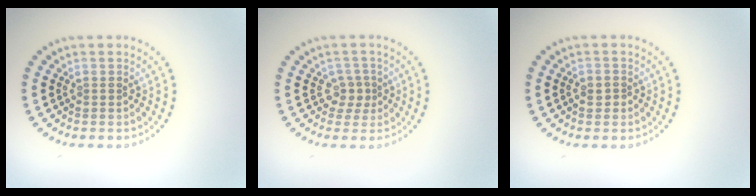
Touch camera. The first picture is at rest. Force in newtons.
{"total": 1.8, "press": 1.3, "slide": 1.1}
{"total": 1.3, "press": 1.3, "slide": 0.4}